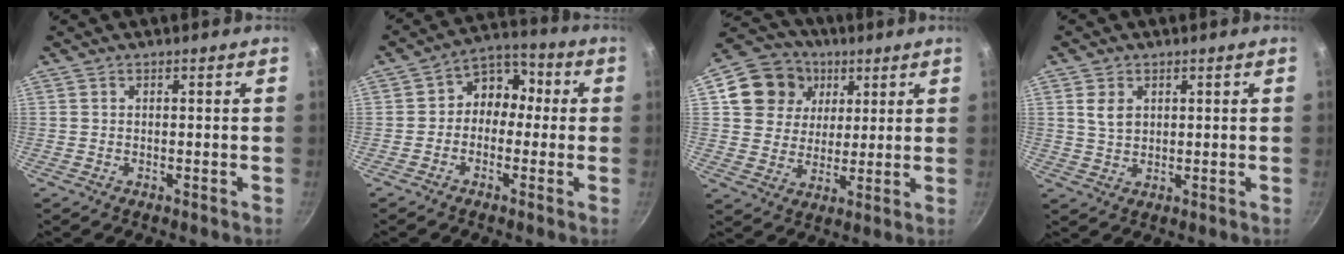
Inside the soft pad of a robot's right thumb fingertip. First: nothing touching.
{"total": 8.3, "force": [0.2, 7.0, 4.4], "torque": [-0.012, 0.025, -0.020]}
{"total": 13.0, "force": [4.7, 11.1, 4.8], "torque": [-0.057, 0.001, 0.076]}
{"total": 4.0, "force": [1.3, 2.8, 2.4], "torque": [-0.038, -0.004, 0.028]}